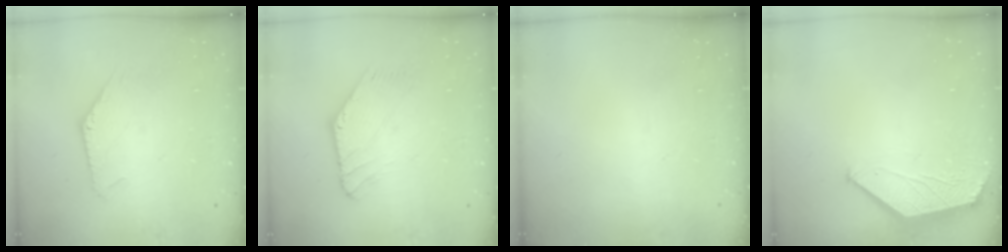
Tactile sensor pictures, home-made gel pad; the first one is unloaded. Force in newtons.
{"total": 0.9, "press": 0.9, "slide": 0.2}
{"total": 0.0}
{"total": 1.6, "press": 1.5, "slide": 0.4}